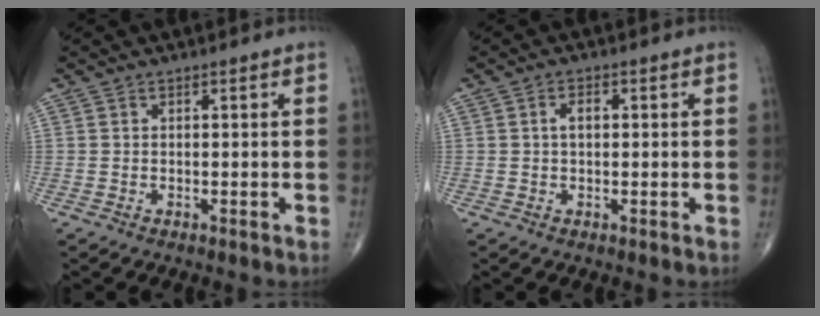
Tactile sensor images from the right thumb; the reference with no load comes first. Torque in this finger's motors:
{"motor_torque": [-0.20, -0.02, 0.15, -0.15, 0.05]}